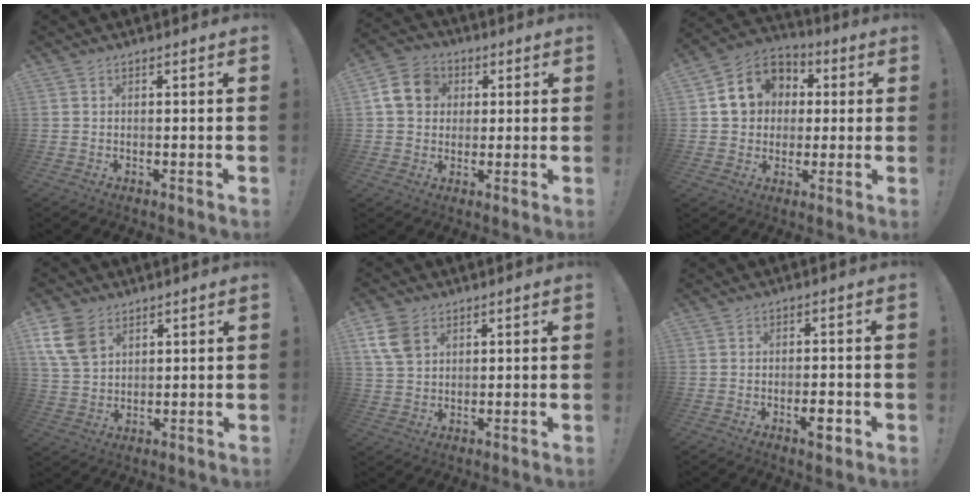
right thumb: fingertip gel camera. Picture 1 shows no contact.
{"total": 11.4, "force": [2.7, 9.7, 5.3], "torque": [-0.091, 0.008, 0.058]}
{"total": 13.0, "force": [2.6, 11.5, 5.5], "torque": [-0.075, 0.006, 0.060]}
{"total": 10.6, "force": [5.9, 6.9, 5.4], "torque": [-0.110, -0.016, 0.121]}
{"total": 8.8, "force": [4.2, 6.0, 4.7], "torque": [-0.098, -0.007, 0.084]}
{"total": 3.9, "force": [-1.8, 1.1, 3.3], "torque": [-0.044, 0.004, -0.030]}